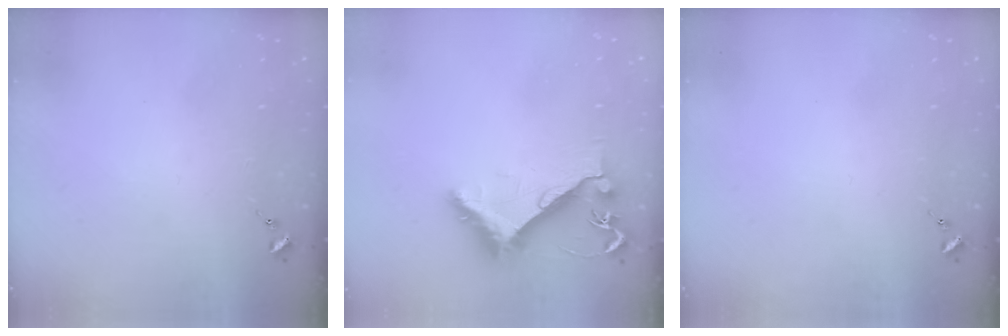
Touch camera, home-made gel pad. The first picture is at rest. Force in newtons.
{"total": 8.4, "press": 8.4, "slide": 0.4}
{"total": 0.0}